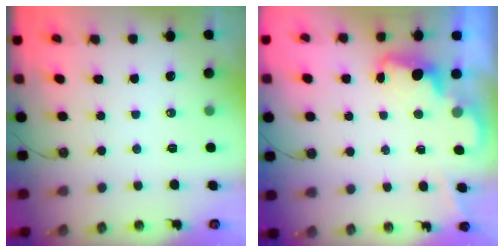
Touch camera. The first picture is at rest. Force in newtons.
{"total": 2.1, "press": 2.1, "slide": 0.5}